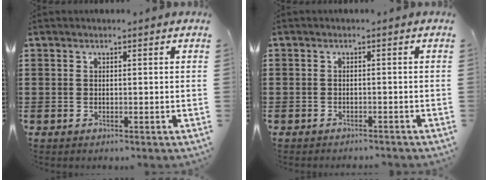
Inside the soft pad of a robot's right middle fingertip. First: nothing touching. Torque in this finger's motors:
{"motor_torque": [0.42, -0.54, -0.31, -0.03]}